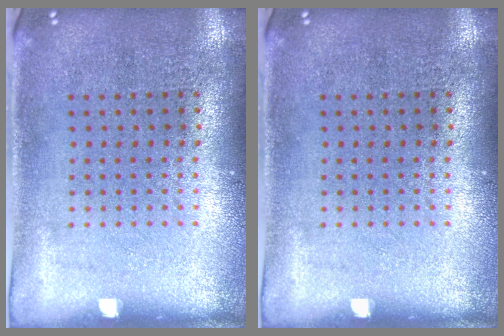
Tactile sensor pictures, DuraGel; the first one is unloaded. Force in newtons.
{"total": 0.0}